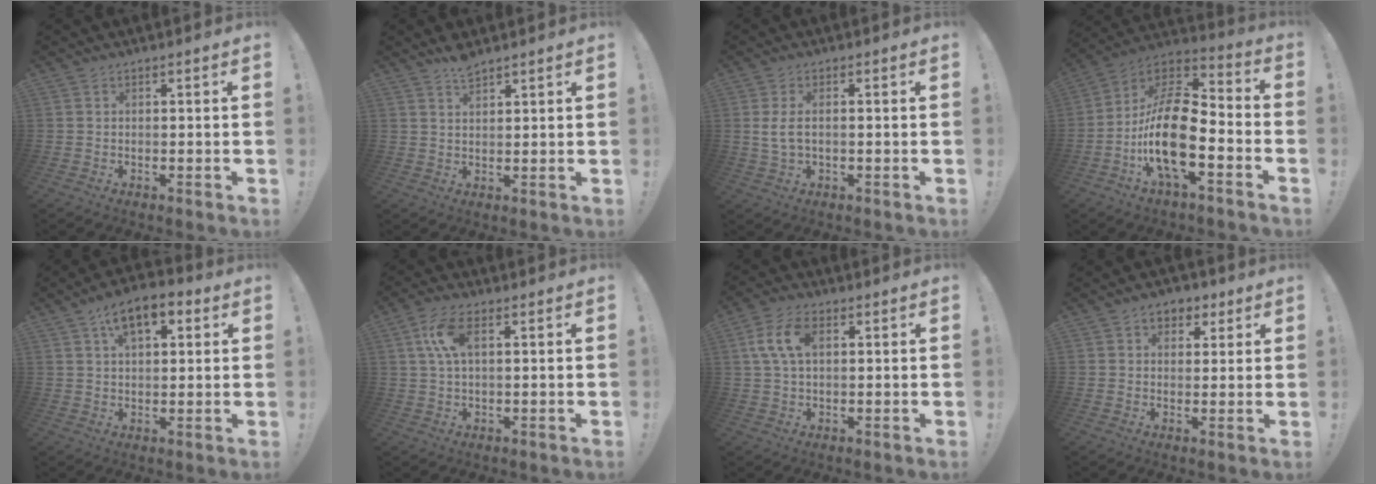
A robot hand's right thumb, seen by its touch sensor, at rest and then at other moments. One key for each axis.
{"total": 4.1, "fx": 3.4, "fy": 1.4, "fz": 2.0, "tx": -0.020, "ty": -0.025, "tz": 0.058}
{"total": 4.6, "fx": 0.3, "fy": 2.0, "fz": 4.1, "tx": -0.072, "ty": -0.002, "tz": 0.005}
{"total": 20.3, "fx": -6.0, "fy": 8.5, "fz": 17.5, "tx": -0.349, "ty": 0.030, "tz": -0.099}
{"total": 10.1, "fx": 4.8, "fy": 5.3, "fz": 7.2, "tx": -0.110, "ty": -0.005, "tz": 0.085}
{"total": 8.0, "fx": 2.3, "fy": 3.6, "fz": 6.8, "tx": -0.129, "ty": 0.002, "tz": 0.041}
{"total": 9.1, "fx": 2.3, "fy": 5.3, "fz": 7.0, "tx": -0.130, "ty": 0.004, "tz": 0.042}
{"total": 5.6, "fx": 2.5, "fy": 4.4, "fz": 2.5, "tx": -0.028, "ty": -0.005, "tz": 0.046}